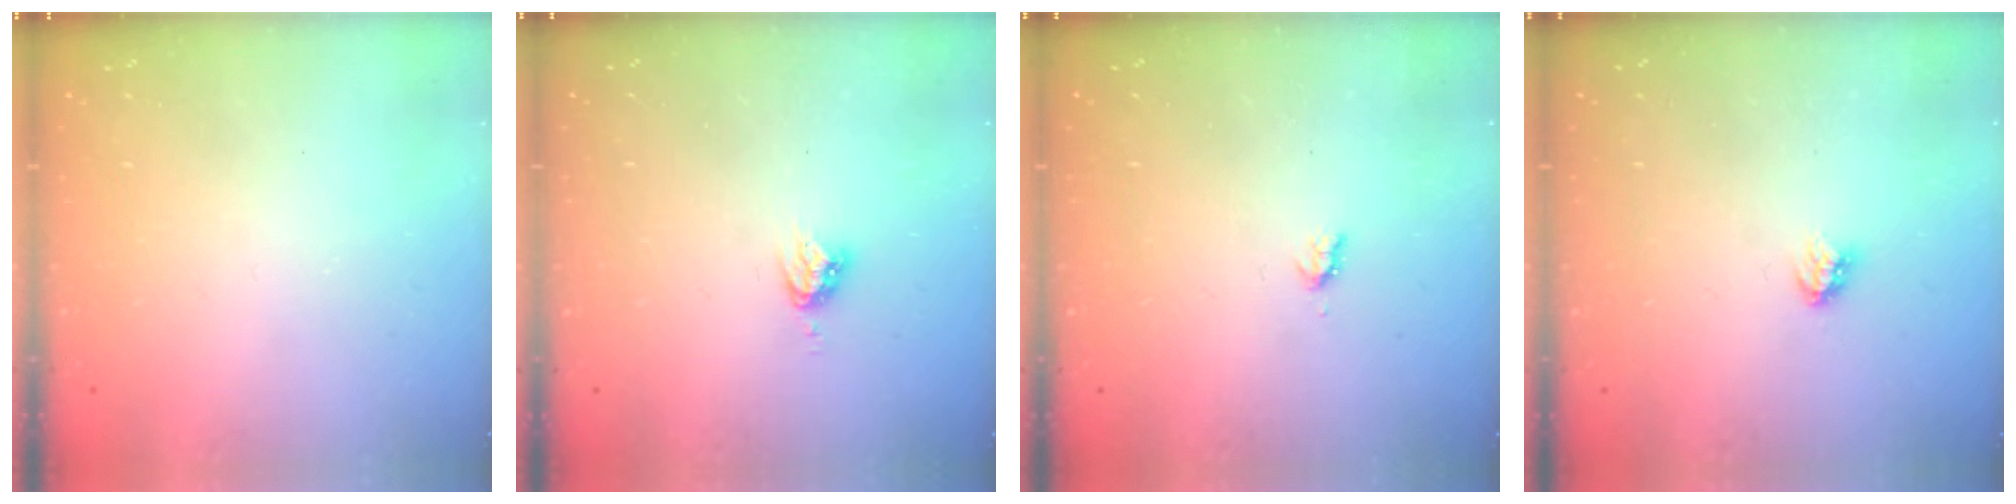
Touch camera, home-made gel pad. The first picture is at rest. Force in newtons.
{"total": 4.8, "press": 4.8, "slide": 0.3}
{"total": 2.4, "press": 2.4, "slide": 0.4}
{"total": 2.9, "press": 2.9, "slide": 0.4}